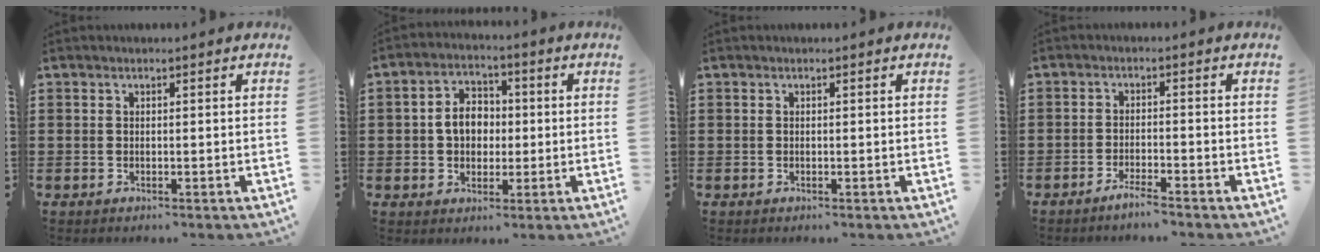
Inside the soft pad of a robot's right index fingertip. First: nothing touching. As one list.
[{"total": 5.4, "force": [-0.2, 4.2, 3.3], "torque": [-0.074, 0.010, -0.012]}, {"total": 0.0}, {"total": 2.5, "force": [-2.3, -0.1, 1.0], "torque": [-0.016, 0.002, -0.043]}]